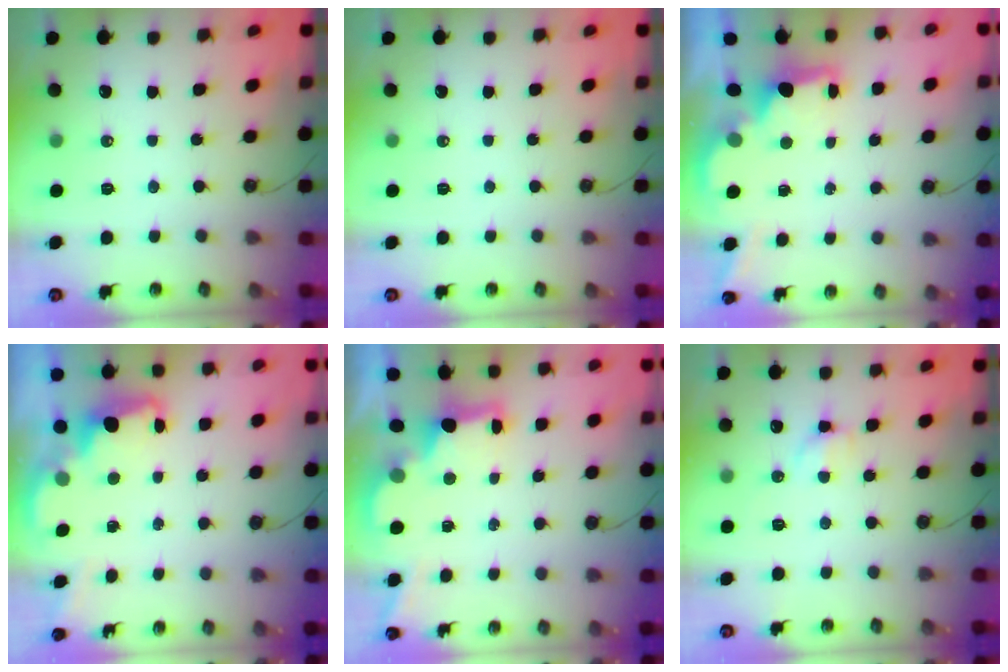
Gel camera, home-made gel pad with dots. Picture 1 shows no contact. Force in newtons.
{"total": 0.0}
{"total": 2.2, "press": 2.1, "slide": 0.8}
{"total": 2.4, "press": 2.3, "slide": 0.5}
{"total": 2.5, "press": 2.4, "slide": 0.7}
{"total": 5.2, "press": 5.1, "slide": 1.1}